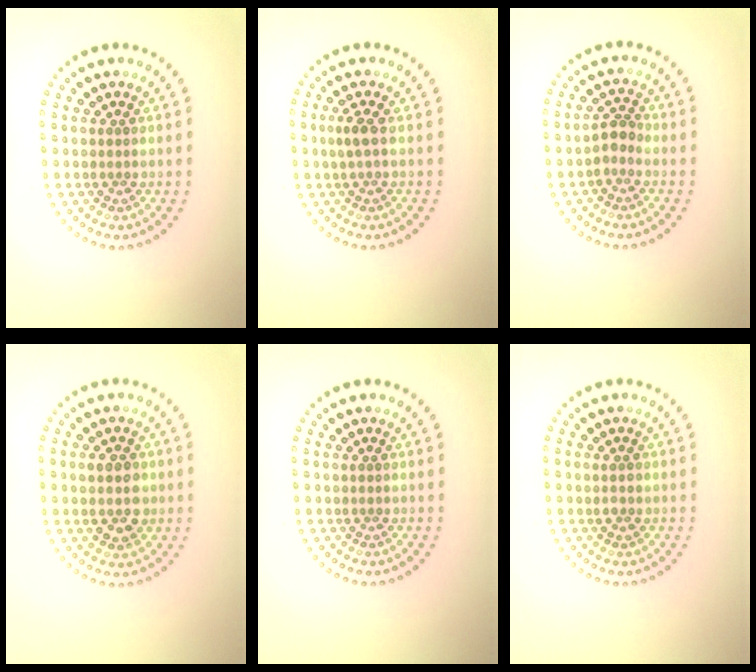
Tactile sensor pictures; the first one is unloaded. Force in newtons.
{"total": 1.2, "press": 1.1, "slide": 0.5}
{"total": 1.7, "press": 1.4, "slide": 0.9}
{"total": 3.4, "press": 3.4, "slide": 0.1}
{"total": 0.0}
{"total": 1.0, "press": 1.0, "slide": 0.2}